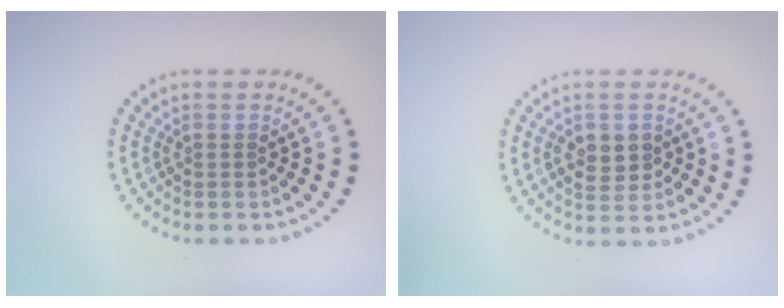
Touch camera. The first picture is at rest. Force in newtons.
{"total": 2.8, "press": 2.8, "slide": 0.3}